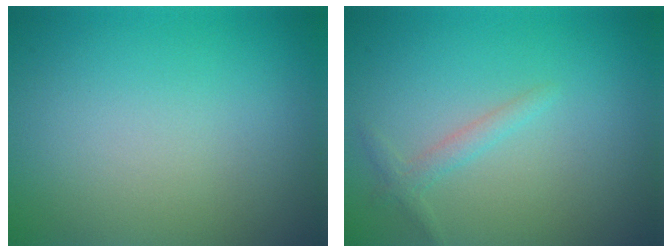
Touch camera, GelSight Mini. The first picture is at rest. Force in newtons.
{"total": 1.4, "press": 1.4, "slide": 0.1}